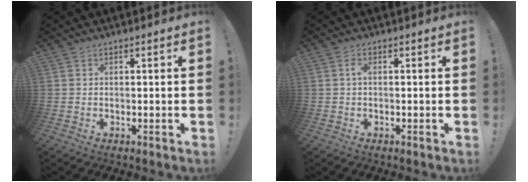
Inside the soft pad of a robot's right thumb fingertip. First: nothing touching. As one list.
[{"total": 1.5, "force": [-0.3, 0.4, 1.4], "torque": [-0.030, 0.007, -0.006]}]